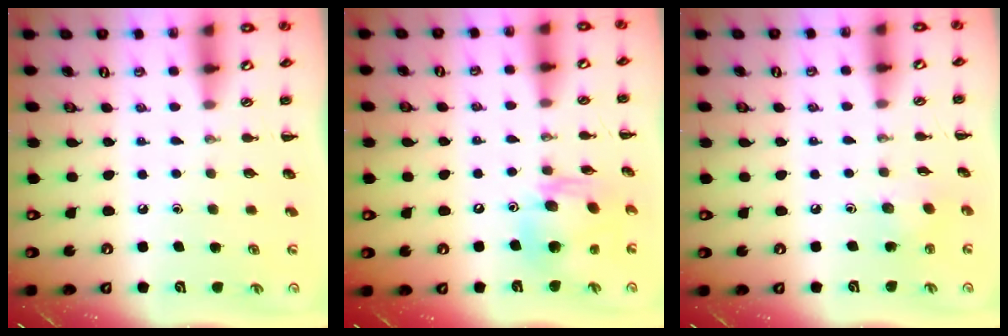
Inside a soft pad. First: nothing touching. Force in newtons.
{"total": 13.9, "press": 13.2, "slide": 4.2}
{"total": 3.8, "press": 3.7, "slide": 1.0}